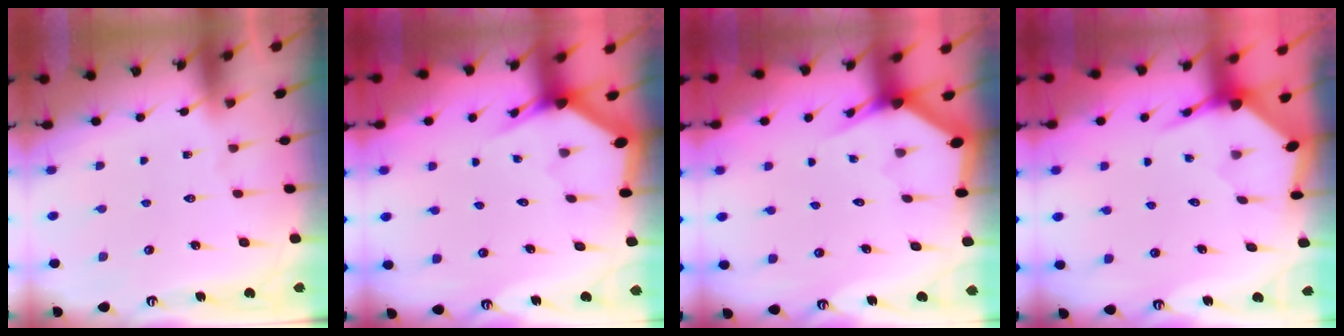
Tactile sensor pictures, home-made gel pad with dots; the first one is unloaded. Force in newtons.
{"total": 3.0, "press": 3.0, "slide": 0.1}
{"total": 3.0, "press": 3.0, "slide": 0.0}
{"total": 3.5, "press": 3.5, "slide": 0.4}